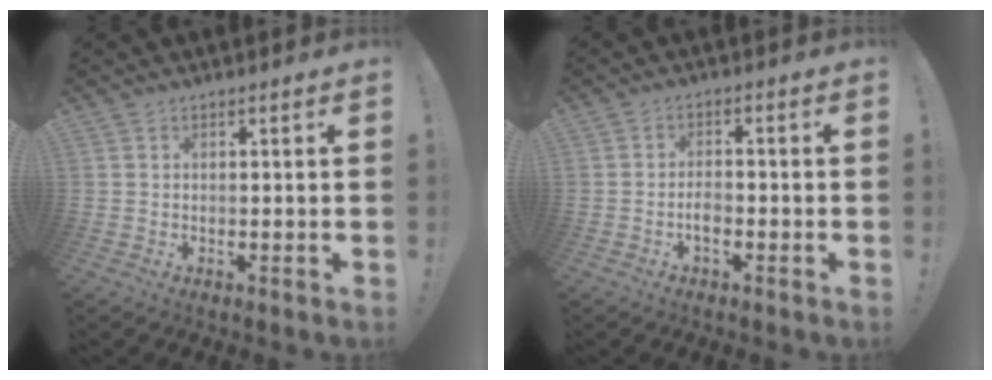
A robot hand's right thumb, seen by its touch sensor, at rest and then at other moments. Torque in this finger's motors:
{"motor_torque": [0.46, 0.53, 0.48, -0.56, 0.08]}